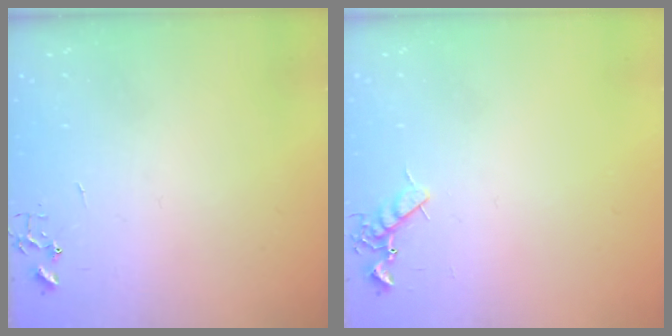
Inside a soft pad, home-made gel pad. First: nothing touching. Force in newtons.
{"total": 7.8, "press": 7.8, "slide": 0.8}